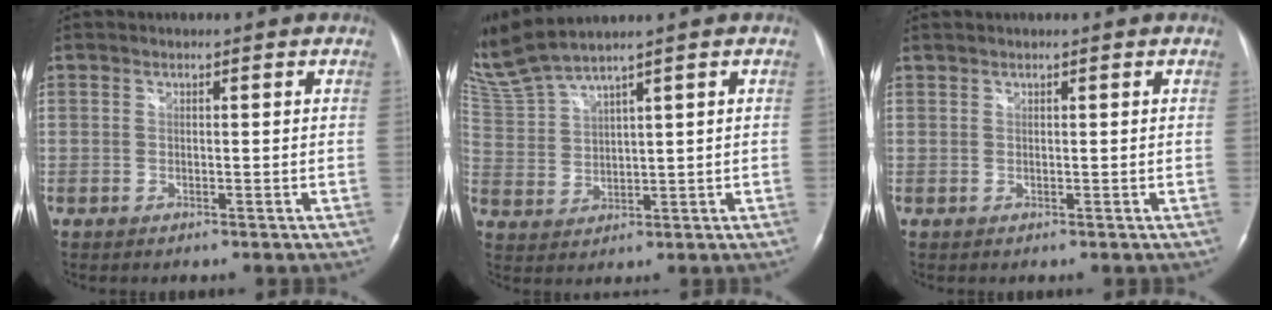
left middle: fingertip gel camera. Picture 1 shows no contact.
{"total": 7.4, "force": [6.5, -1.2, 3.4], "torque": [-0.090, 0.008, 0.145]}
{"total": 0.5, "force": [0.5, 0.0, 0.1], "torque": [-0.007, 0.010, 0.016]}